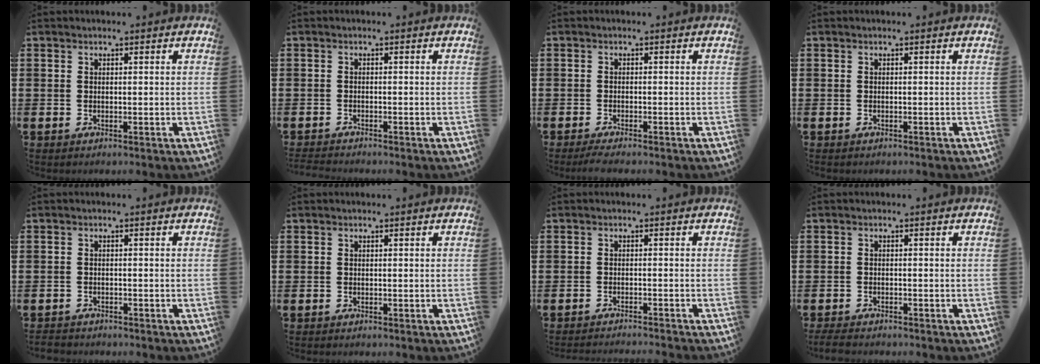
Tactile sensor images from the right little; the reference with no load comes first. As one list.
[{"total": 0.9, "force": [-0.9, 0.0, 0.1], "torque": [-0.003, 0.000, -0.019]}, {"total": 1.2, "force": [-1.0, 0.0, 0.8], "torque": [-0.013, -0.001, -0.019]}, {"total": 0.0}, {"total": 1.1, "force": [-1.1, 0.2, 0.0], "torque": [-0.004, 0.001, -0.024]}, {"total": 0.0}, {"total": 1.3, "force": [-1.2, -0.3, 0.0], "torque": [0.000, 0.003, -0.025]}, {"total": 1.4, "force": [-1.3, 0.3, 0.5], "torque": [-0.010, 0.003, -0.027]}]